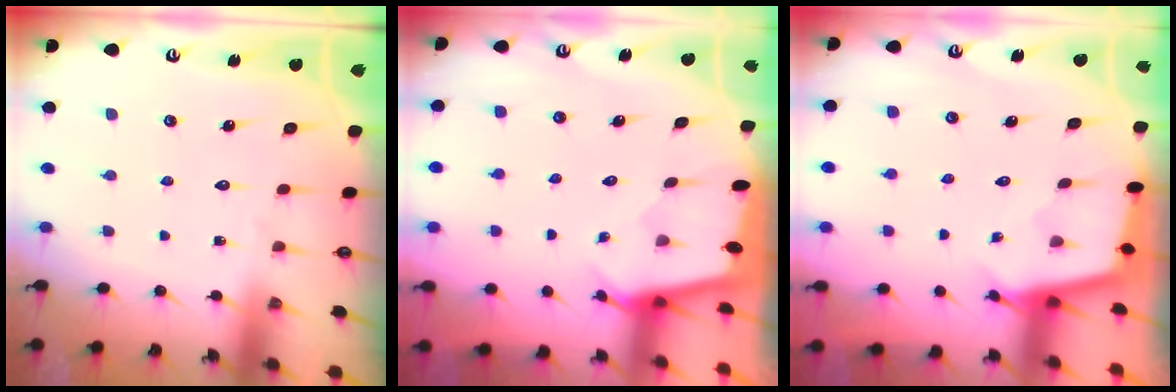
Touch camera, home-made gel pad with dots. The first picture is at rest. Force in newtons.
{"total": 1.6, "press": 1.6, "slide": 0.2}
{"total": 2.3, "press": 2.3, "slide": 0.2}